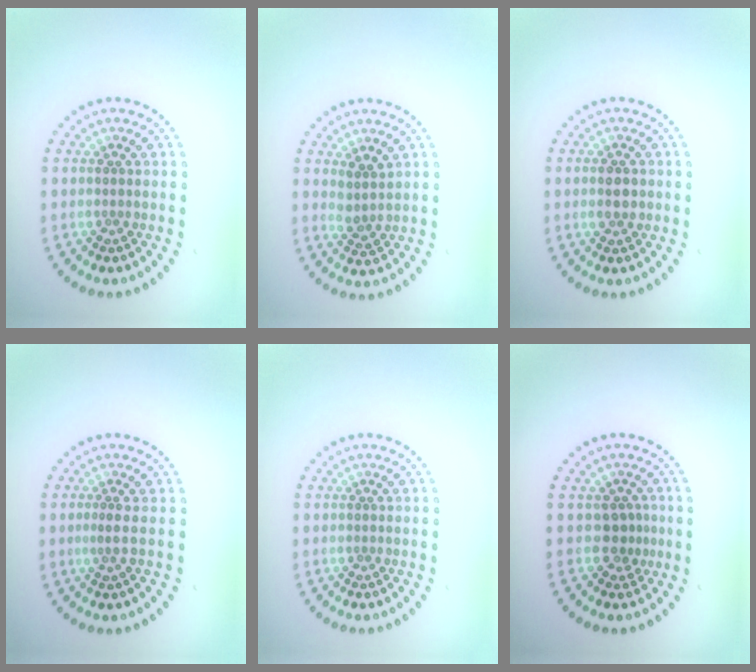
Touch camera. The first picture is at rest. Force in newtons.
{"total": 2.0, "press": 1.6, "slide": 1.2}
{"total": 2.3, "press": 2.3, "slide": 0.1}
{"total": 0.9, "press": 0.3, "slide": 0.9}
{"total": 0.0}
{"total": 1.8, "press": 1.4, "slide": 1.1}